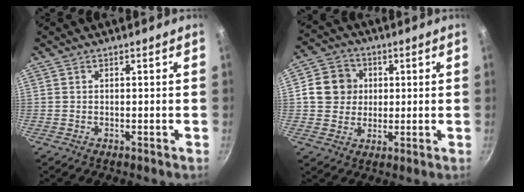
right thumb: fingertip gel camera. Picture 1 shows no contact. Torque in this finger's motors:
{"motor_torque": [0.71, 1.91, 0.68, -0.51, 0.05]}